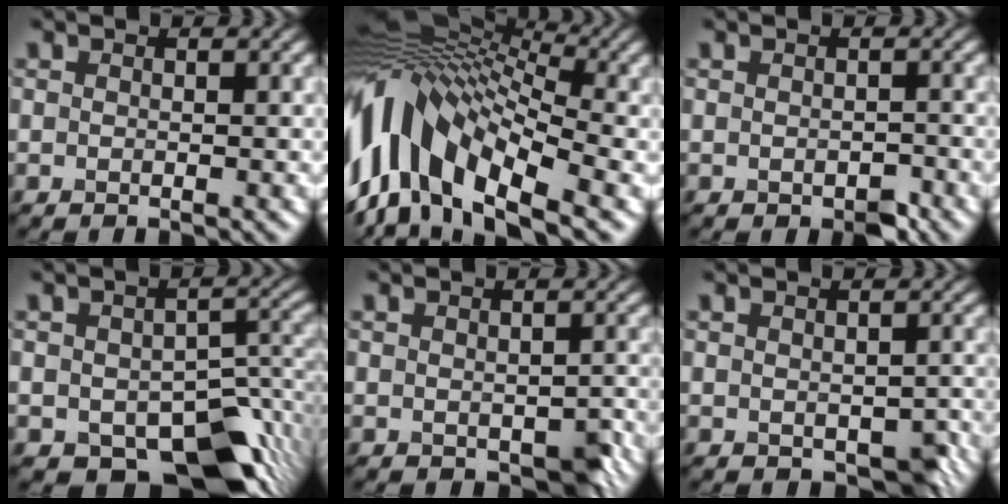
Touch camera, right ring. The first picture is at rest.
{"total": 15.1, "force": [-1.0, 8.3, 12.6], "torque": [-0.263, 0.011, -0.017]}
{"total": 1.2, "force": [-0.6, 0.7, 0.8], "torque": [-0.012, -0.006, -0.008]}
{"total": 9.6, "force": [-4.7, 5.3, 6.5], "torque": [-0.091, -0.024, -0.063]}
{"total": 2.7, "force": [-0.8, 1.5, 2.0], "torque": [-0.027, -0.012, -0.002]}
{"total": 3.0, "force": [-0.9, 1.8, 2.2], "torque": [-0.034, -0.012, -0.003]}